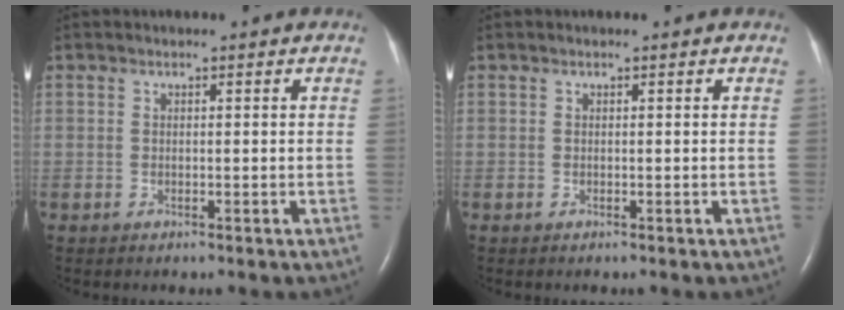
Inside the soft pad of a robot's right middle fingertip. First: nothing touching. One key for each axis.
{"total": 0.0}